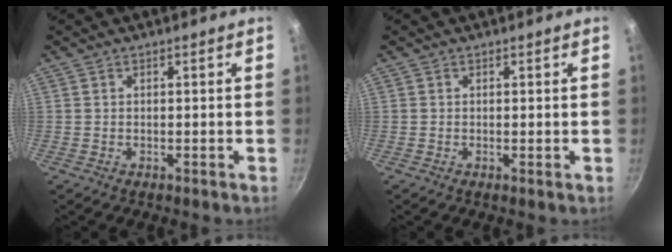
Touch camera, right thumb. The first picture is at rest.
{"total": 0.0}